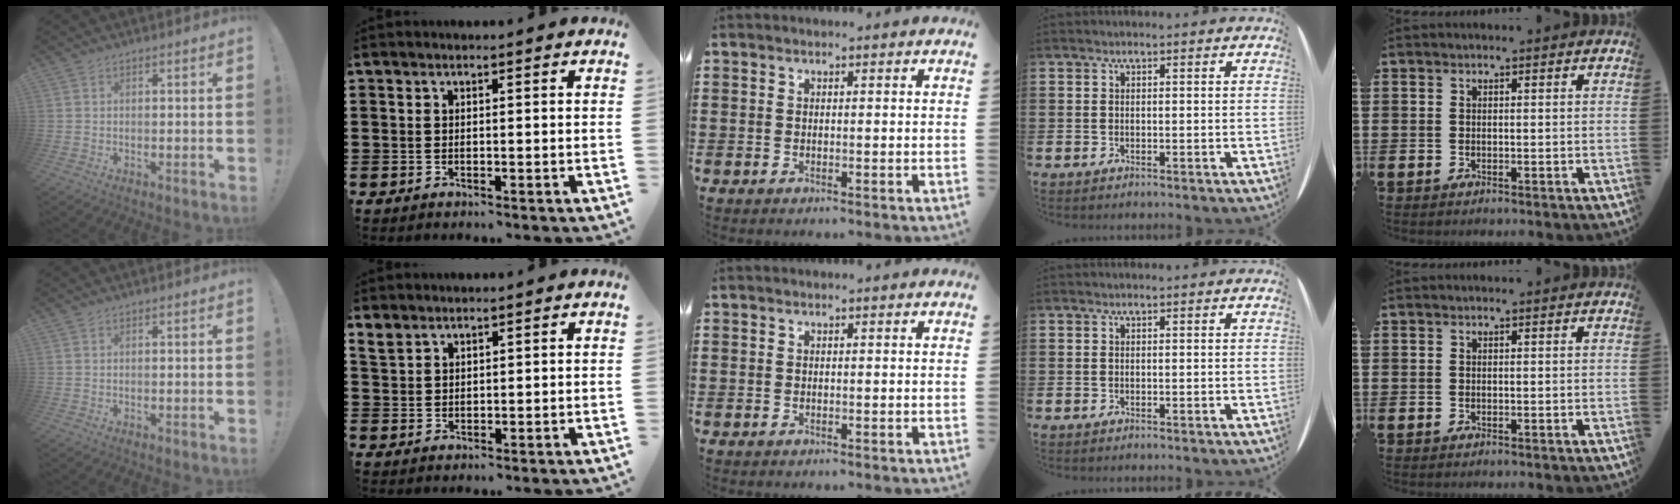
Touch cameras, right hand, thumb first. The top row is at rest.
{"index": {"total": 2.4, "force": [2.1, 1.1, 0.6], "torque": [-0.017, 0.003, 0.043]}}